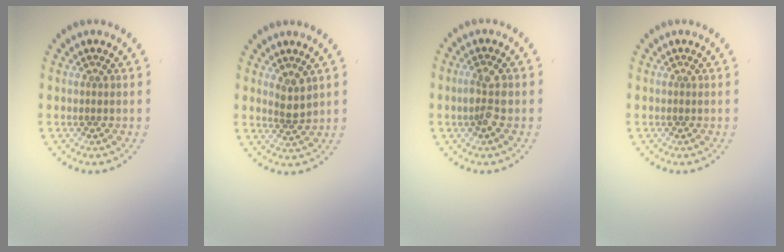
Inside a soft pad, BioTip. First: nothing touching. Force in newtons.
{"total": 1.9, "press": 1.6, "slide": 1.0}
{"total": 2.4, "press": 2.4, "slide": 0.5}
{"total": 0.0}